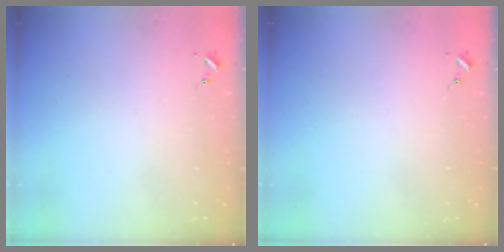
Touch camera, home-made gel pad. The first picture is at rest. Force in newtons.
{"total": 0.0}